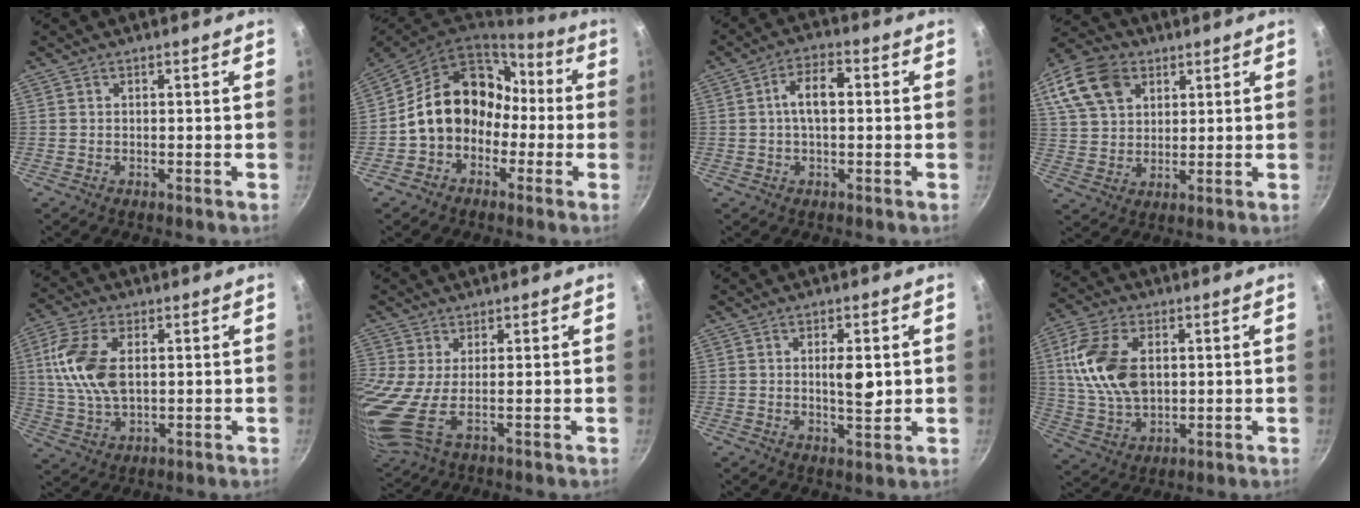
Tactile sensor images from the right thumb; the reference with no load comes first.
{"total": 16.1, "force": [-1.5, 13.1, 9.2], "torque": [-0.113, 0.072, -0.026]}
{"total": 6.4, "force": [0.6, 3.4, 5.4], "torque": [-0.090, 0.020, 0.004]}
{"total": 13.5, "force": [6.2, 9.7, 7.1], "torque": [-0.117, 0.000, 0.113]}
{"total": 11.9, "force": [2.2, 6.7, 9.6], "torque": [-0.186, 0.000, 0.041]}
{"total": 9.9, "force": [1.4, 3.3, 9.2], "torque": [-0.208, -0.012, 0.030]}
{"total": 5.2, "force": [0.8, 1.9, 4.8], "torque": [-0.073, -0.011, 0.014]}
{"total": 14.6, "force": [2.7, 9.1, 11.0], "torque": [-0.200, -0.006, 0.055]}